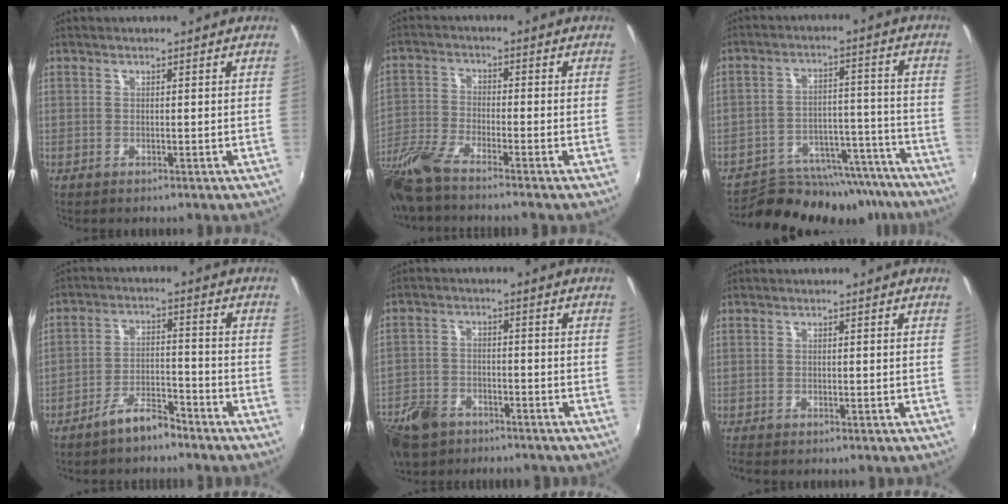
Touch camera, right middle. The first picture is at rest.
{"total": 10.6, "force": [-8.8, 1.1, 5.9], "torque": [-0.142, -0.028, -0.176]}
{"total": 19.0, "force": [-16.5, 7.3, 6.0], "torque": [-0.108, 0.026, -0.216]}
{"total": 6.0, "force": [-5.2, 1.5, 2.7], "torque": [-0.059, 0.012, -0.085]}
{"total": 13.1, "force": [-9.0, 7.7, 5.6], "torque": [-0.159, -0.007, -0.160]}
{"total": 1.9, "force": [-1.7, 0.4, 0.7], "torque": [-0.018, -0.012, -0.029]}